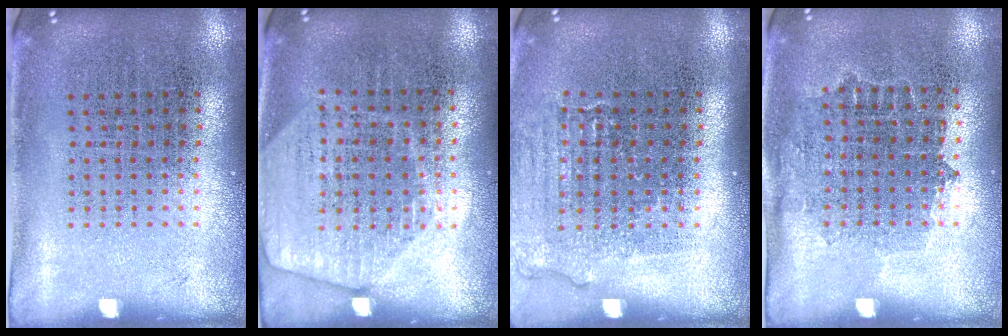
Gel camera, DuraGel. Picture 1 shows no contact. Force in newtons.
{"total": 1.7, "press": 1.6, "slide": 0.7}
{"total": 1.1, "press": 1.1, "slide": 0.3}
{"total": 0.8, "press": 0.8, "slide": 0.4}